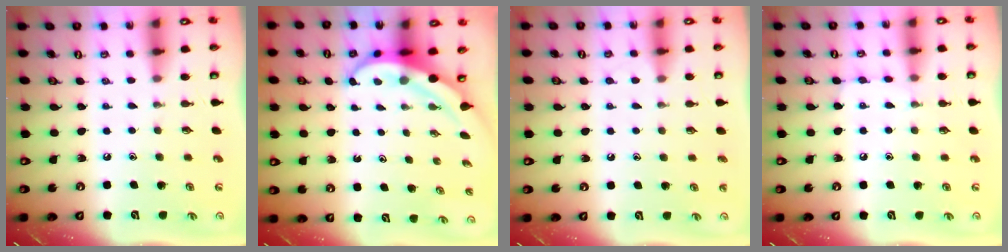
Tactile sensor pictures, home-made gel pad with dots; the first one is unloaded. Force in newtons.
{"total": 4.5, "press": 4.4, "slide": 0.5}
{"total": 4.0, "press": 4.0, "slide": 0.4}
{"total": 5.8, "press": 5.8, "slide": 0.6}